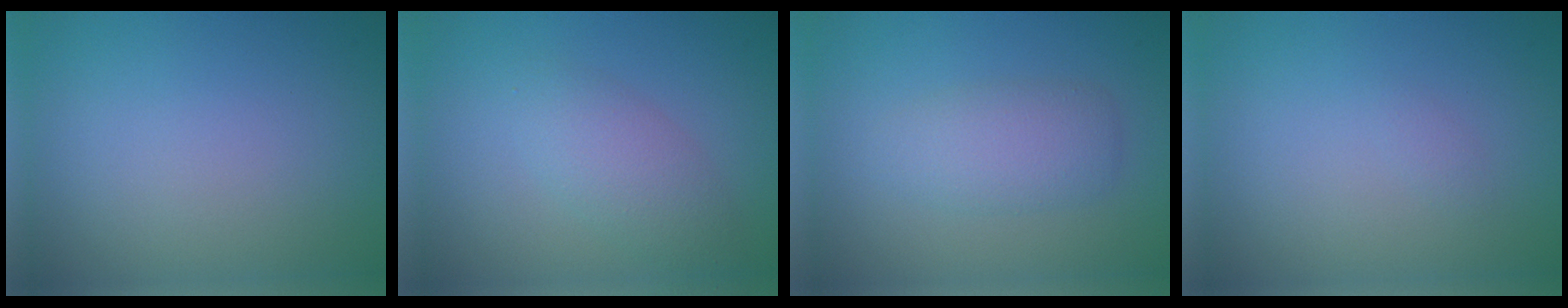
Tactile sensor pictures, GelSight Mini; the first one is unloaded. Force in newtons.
{"total": 2.9, "press": 2.8, "slide": 0.3}
{"total": 3.0, "press": 3.0, "slide": 0.1}
{"total": 0.5, "press": 0.5, "slide": 0.0}